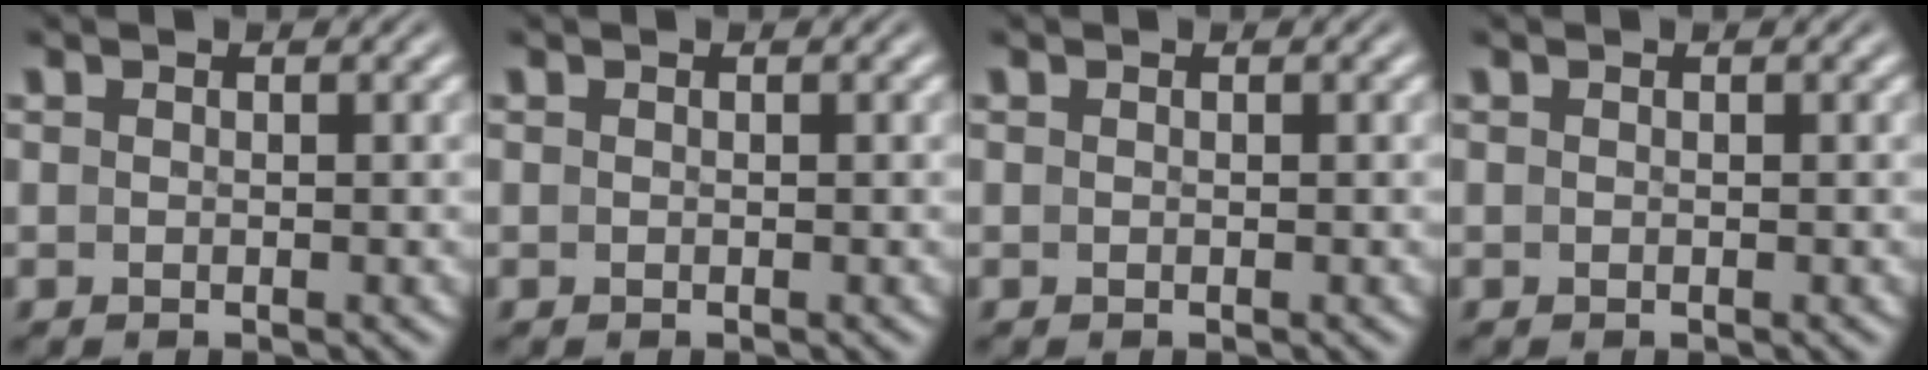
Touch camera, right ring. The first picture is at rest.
{"total": 0.0}
{"total": 0.0}
{"total": 0.0}